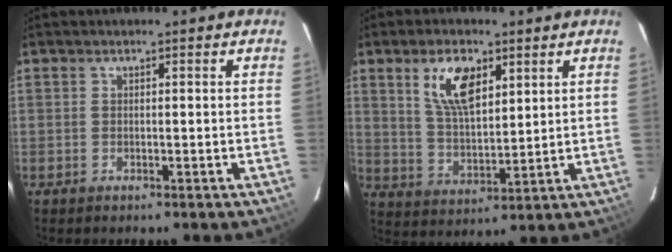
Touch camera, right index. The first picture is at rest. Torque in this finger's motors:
{"motor_torque": [0.53, 0.42, 0.22, 0.11]}